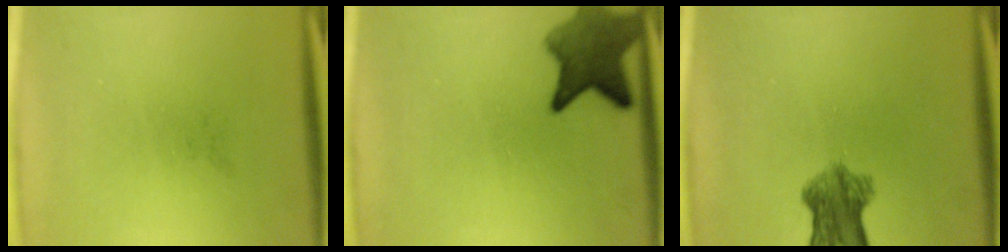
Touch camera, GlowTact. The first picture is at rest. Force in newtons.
{"total": 7.5}
{"total": 6.1}